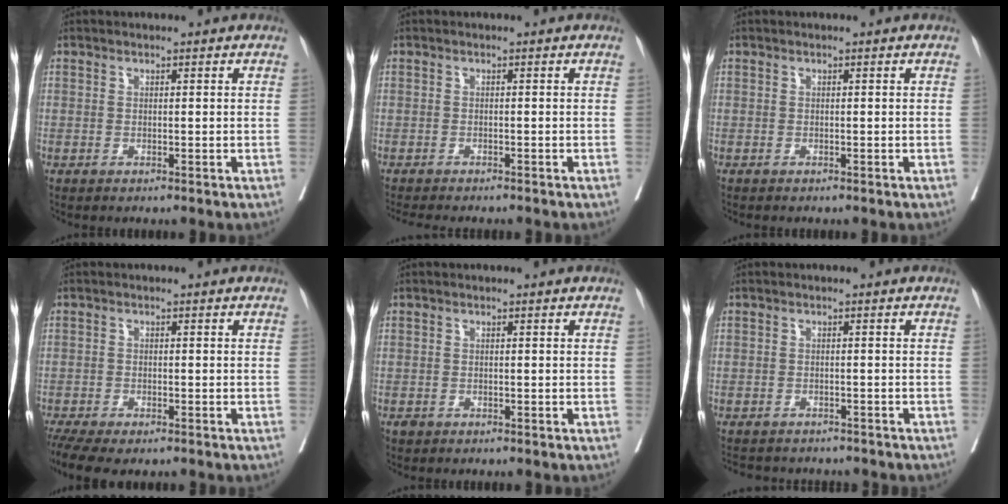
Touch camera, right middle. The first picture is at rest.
{"total": 7.1, "force": [-6.3, 1.2, 3.0], "torque": [-0.034, -0.007, -0.088]}
{"total": 0.0}
{"total": 8.0, "force": [-6.2, 2.6, 4.5], "torque": [-0.081, -0.007, -0.098]}
{"total": 0.7, "force": [-0.5, 0.5, 0.1], "torque": [-0.005, 0.002, -0.008]}
{"total": 9.9, "force": [-8.9, 3.2, 2.9], "torque": [-0.054, 0.000, -0.106]}